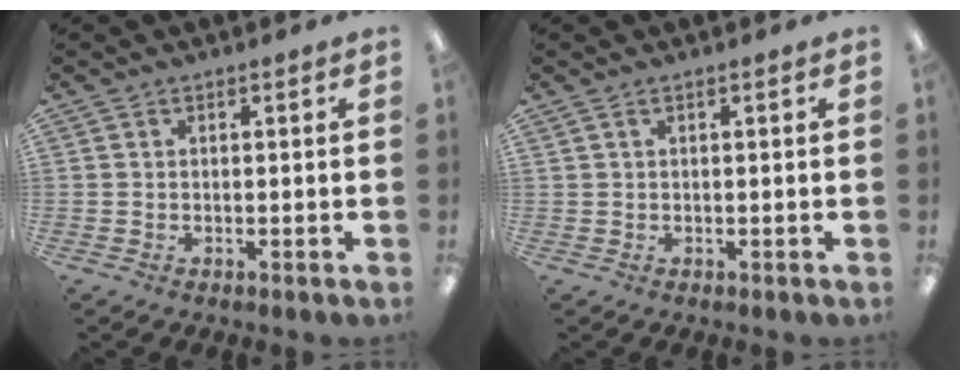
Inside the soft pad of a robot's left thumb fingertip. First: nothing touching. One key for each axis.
{"total": 1.4, "fx": 0.3, "fy": 0.2, "fz": 1.3, "tx": -0.025, "ty": 0.001, "tz": 0.005}